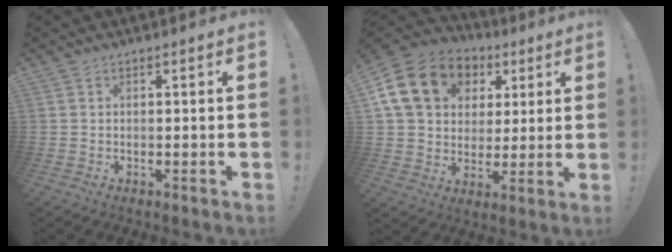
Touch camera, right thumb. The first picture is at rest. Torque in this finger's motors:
{"motor_torque": [0.70, 0.88, 1.36, 0.50, 0.12]}